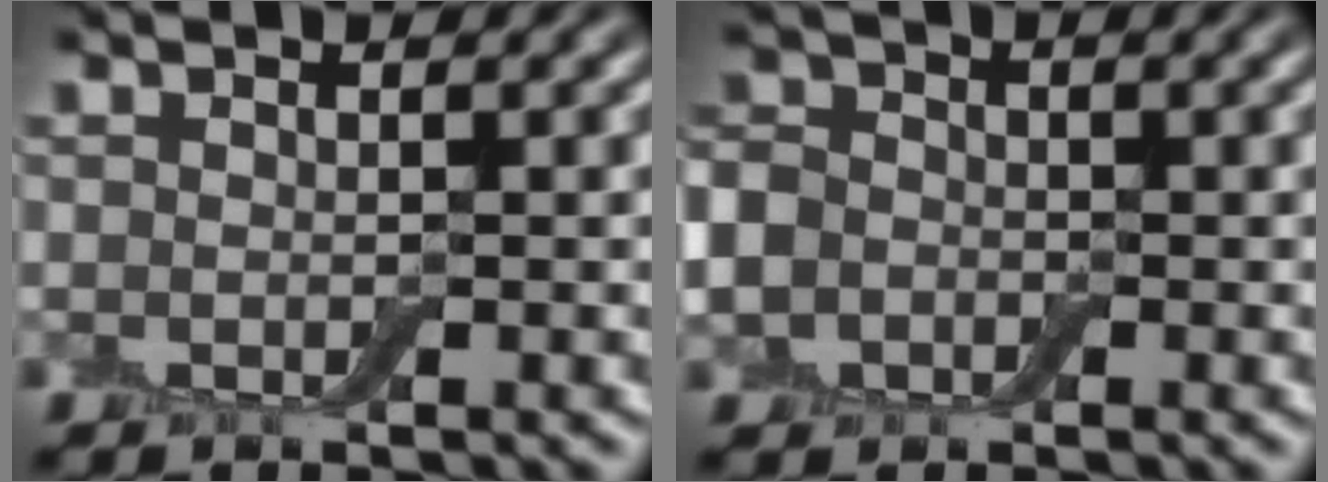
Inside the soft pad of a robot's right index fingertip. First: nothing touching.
{"total": 6.8, "force": [-1.5, 6.0, 3.0], "torque": [-0.071, 0.008, -0.069]}